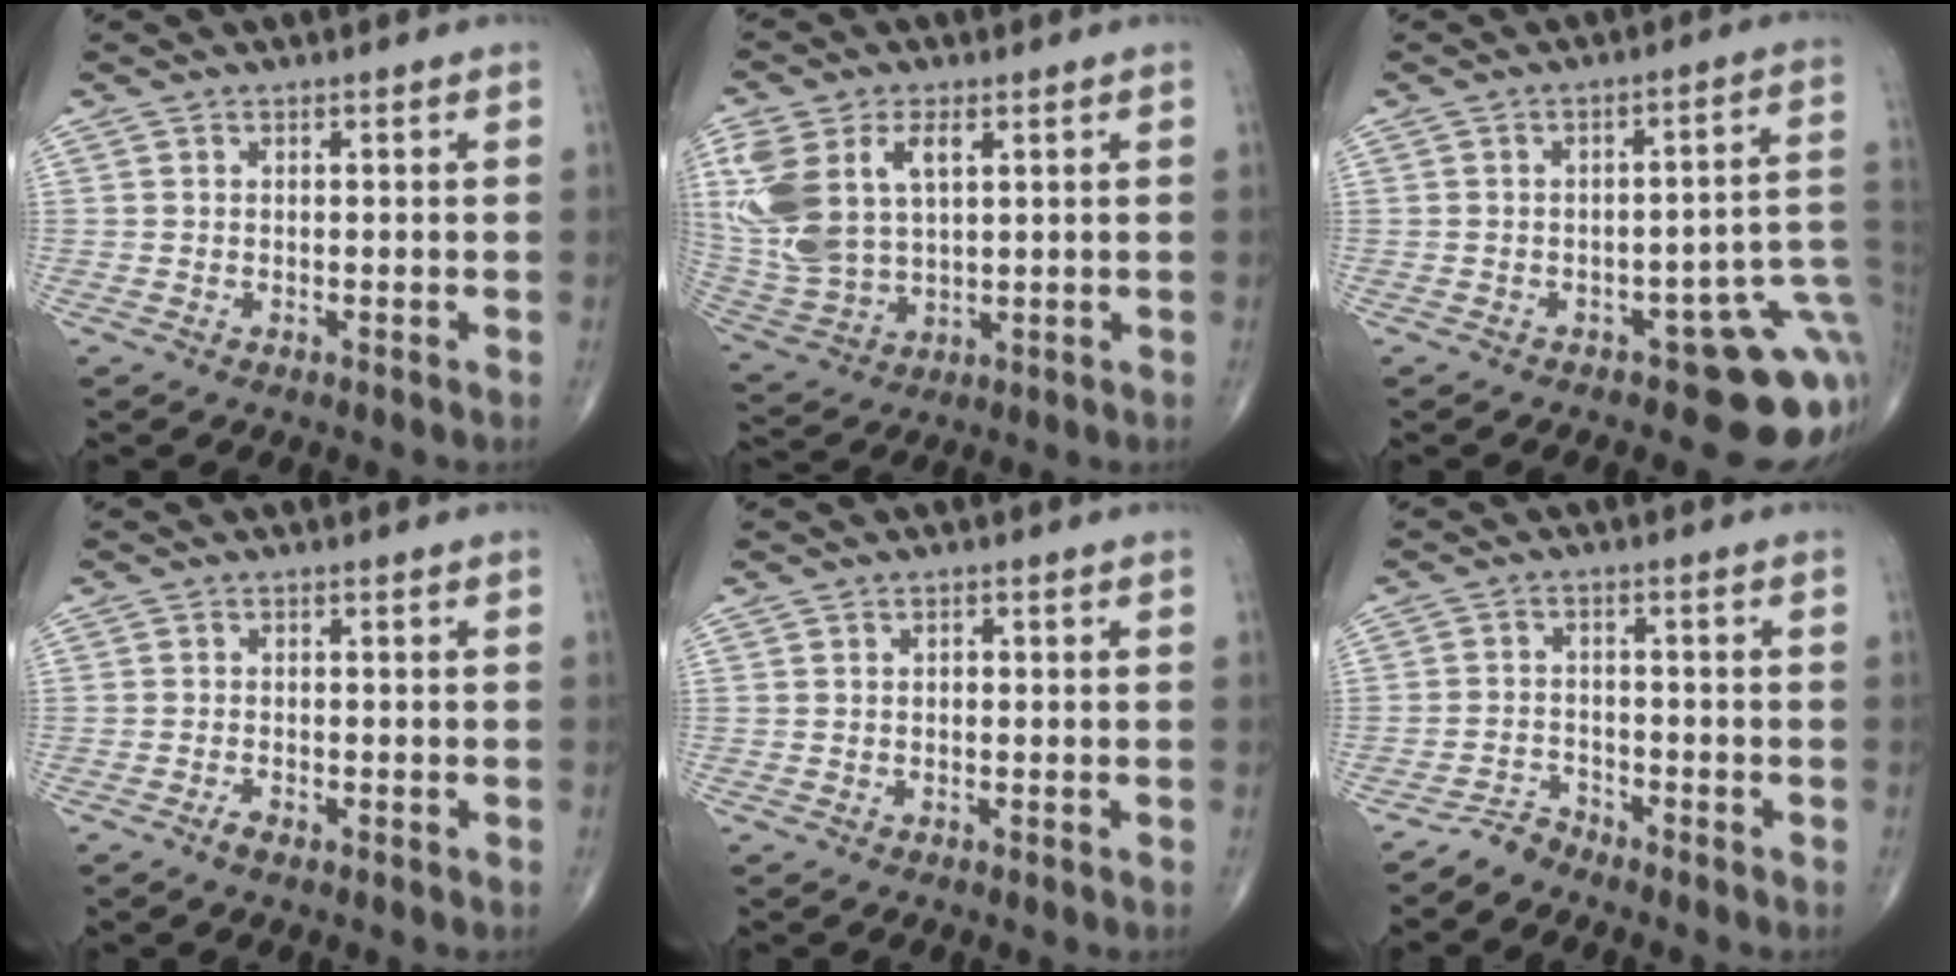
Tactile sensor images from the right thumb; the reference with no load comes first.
{"total": 16.8, "force": [4.9, 9.7, 12.8], "torque": [-0.291, -0.005, 0.104]}
{"total": 12.5, "force": [-4.6, 5.7, 10.2], "torque": [-0.079, 0.041, -0.053]}
{"total": 1.6, "force": [-1.0, 0.7, 1.0], "torque": [-0.024, 0.001, -0.022]}
{"total": 0.9, "force": [0.0, 0.6, 0.7], "torque": [-0.011, 0.004, 0.000]}
{"total": 3.0, "force": [-2.8, 0.7, -0.4], "torque": [0.016, 0.009, -0.058]}